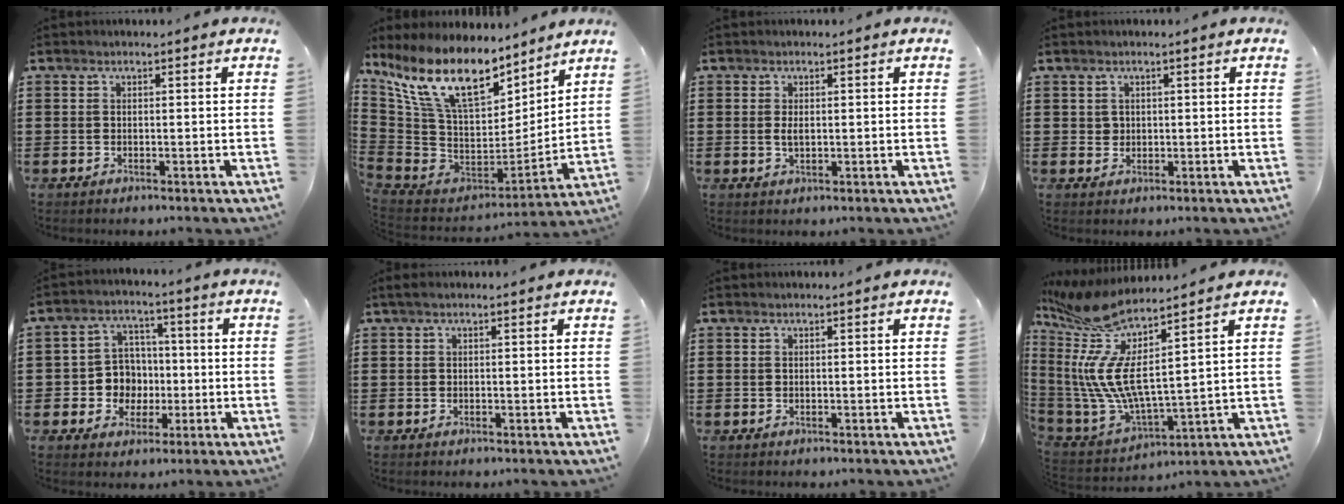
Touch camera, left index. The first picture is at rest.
{"total": 14.7, "force": [9.1, 6.1, 9.8], "torque": [-0.235, -0.052, 0.162]}
{"total": 1.9, "force": [0.1, 0.8, 1.7], "torque": [-0.041, -0.002, -0.002]}
{"total": 1.2, "force": [0.5, 1.1, 0.3], "torque": [-0.009, 0.005, 0.009]}
{"total": 6.7, "force": [-0.8, 6.3, 2.1], "torque": [-0.061, 0.019, -0.011]}
{"total": 0.6, "force": [0.0, 0.1, 0.6], "torque": [-0.010, -0.001, 0.000]}
{"total": 0.0}
{"total": 10.1, "force": [4.8, 2.4, 8.5], "torque": [-0.224, -0.069, 0.066]}